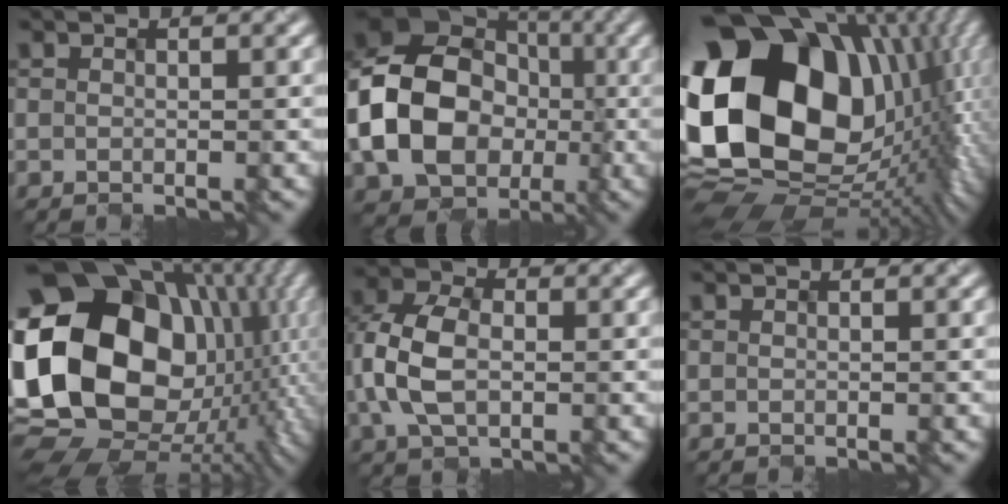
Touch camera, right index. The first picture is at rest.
{"total": 12.8, "force": [-2.2, 10.2, 7.4], "torque": [-0.147, 0.009, -0.050]}
{"total": 22.2, "force": [1.8, 16.6, 14.6], "torque": [-0.323, -0.027, 0.063]}
{"total": 22.6, "force": [1.2, 18.0, 13.6], "torque": [-0.286, -0.024, 0.021]}
{"total": 6.0, "force": [-0.8, 4.1, 4.3], "torque": [-0.107, 0.004, -0.020]}
{"total": 0.0}